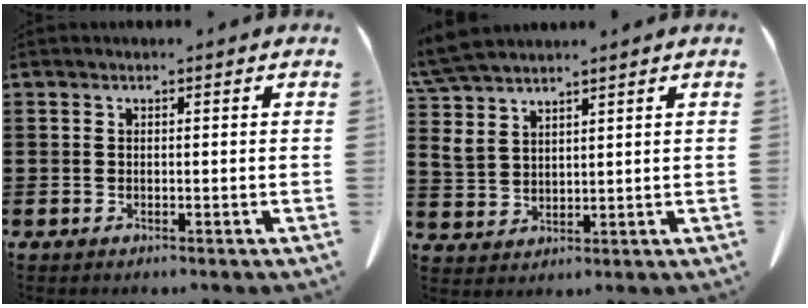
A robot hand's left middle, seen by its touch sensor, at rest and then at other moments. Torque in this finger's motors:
{"motor_torque": [1.04, -1.10, 0.39, 0.19]}